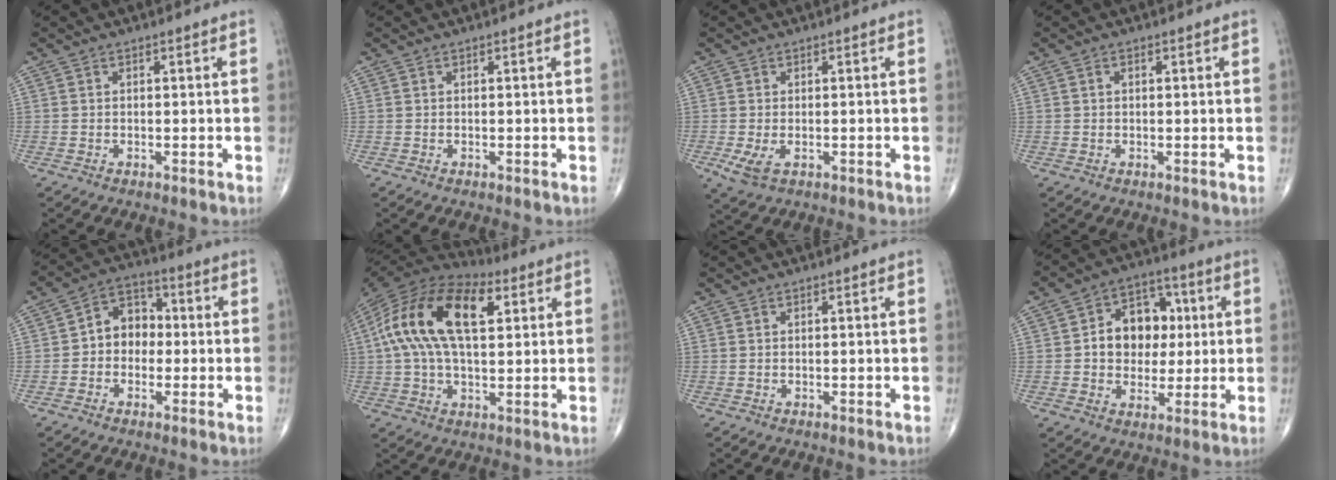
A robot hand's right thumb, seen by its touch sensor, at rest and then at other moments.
{"total": 0.0}
{"total": 3.7, "force": [-1.0, 2.0, 3.0], "torque": [-0.068, -0.011, -0.013]}
{"total": 0.9, "force": [0.2, 0.6, 0.6], "torque": [-0.009, 0.002, 0.003]}
{"total": 7.9, "force": [-0.5, 6.3, 4.7], "torque": [-0.041, 0.032, -0.025]}
{"total": 21.3, "force": [5.4, 10.9, 17.5], "torque": [-0.334, 0.024, 0.082]}
{"total": 0.0}
{"total": 12.5, "force": [1.2, 9.7, 7.8], "torque": [-0.067, 0.019, 0.017]}